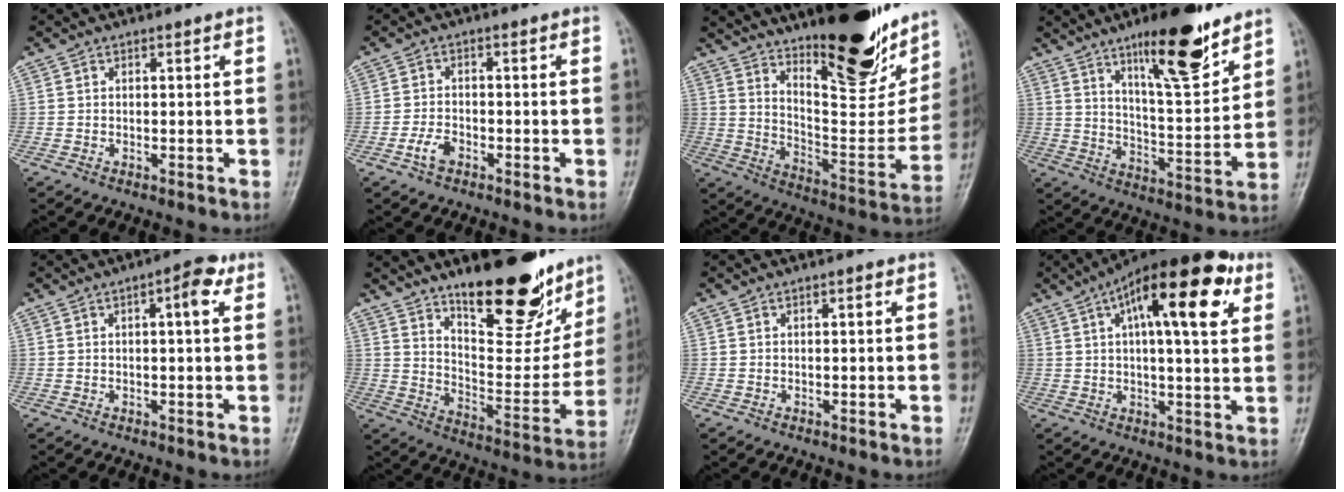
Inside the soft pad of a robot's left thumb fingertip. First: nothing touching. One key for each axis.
{"total": 3.1, "fx": -1.6, "fy": 1.8, "fz": 1.9, "tx": -0.036, "ty": 0.009, "tz": -0.031}
{"total": 28.3, "fx": 19.1, "fy": 9.1, "fz": 18.8, "tx": -0.241, "ty": -0.091, "tz": 0.292}
{"total": 15.9, "fx": 10.5, "fy": 4.0, "fz": 11.3, "tx": -0.152, "ty": -0.069, "tz": 0.174}
{"total": 4.7, "fx": 1.8, "fy": 1.4, "fz": 4.1, "tx": -0.056, "ty": 0.007, "tz": 0.020}
{"total": 21.6, "fx": 14.9, "fy": 8.0, "fz": 13.3, "tx": -0.142, "ty": -0.096, "tz": 0.234}
{"total": 0.5, "fx": 0.3, "fy": 0.1, "fz": 0.4, "tx": -0.007, "ty": 0.000, "tz": 0.003}
{"total": 19.4, "fx": 7.8, "fy": 6.7, "fz": 16.4, "tx": -0.232, "ty": 0.005, "tz": 0.110}